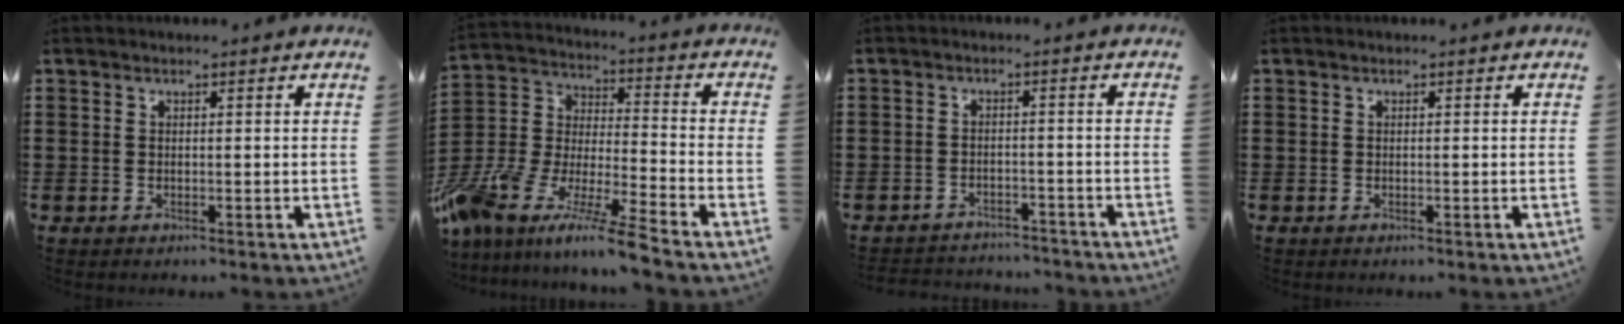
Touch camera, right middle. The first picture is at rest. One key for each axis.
{"total": 11.6, "fx": -10.5, "fy": 0.1, "fz": 5.1, "tx": -0.109, "ty": 0.006, "tz": -0.216}
{"total": 2.8, "fx": -2.8, "fy": 0.5, "fz": -0.4, "tx": -0.002, "ty": 0.000, "tz": -0.061}
{"total": 0.0}